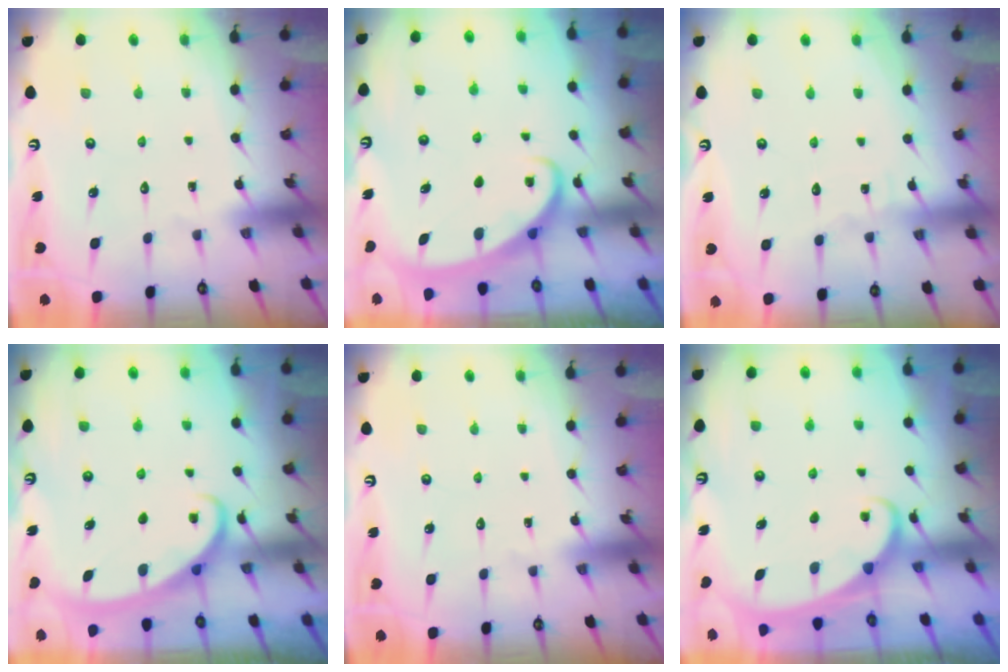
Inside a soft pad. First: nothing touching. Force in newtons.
{"total": 2.6, "press": 2.6, "slide": 0.3}
{"total": 3.6, "press": 3.5, "slide": 0.4}
{"total": 2.6, "press": 2.6, "slide": 0.4}
{"total": 0.0}
{"total": 2.4, "press": 2.4, "slide": 0.3}